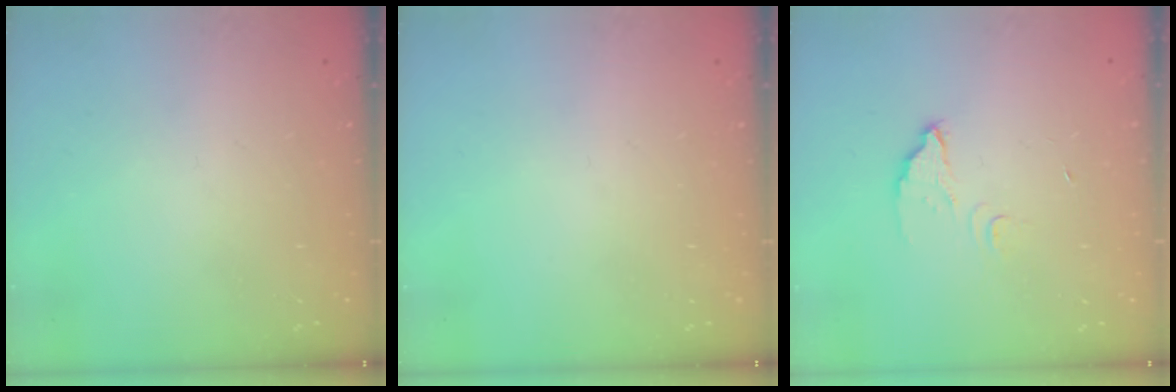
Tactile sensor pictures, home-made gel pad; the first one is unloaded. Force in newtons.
{"total": 0.0}
{"total": 3.4, "press": 3.3, "slide": 0.3}